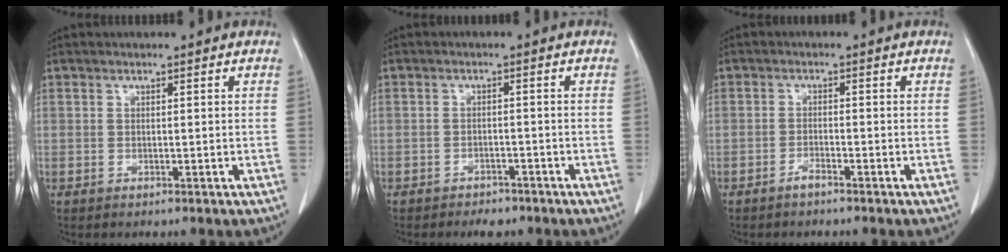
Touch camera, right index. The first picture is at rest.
{"total": 3.0, "force": [-2.5, 1.5, 1.0], "torque": [-0.015, 0.001, -0.029]}
{"total": 1.3, "force": [-1.1, 0.1, 0.6], "torque": [-0.011, 0.002, -0.019]}